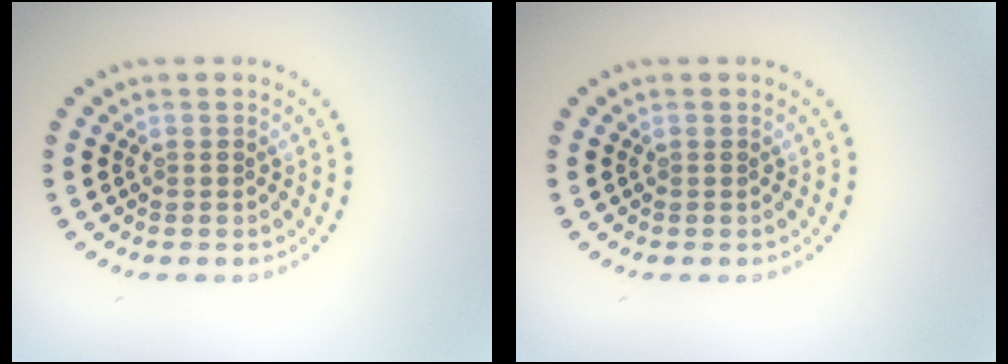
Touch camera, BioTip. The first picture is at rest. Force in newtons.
{"total": 0.0}